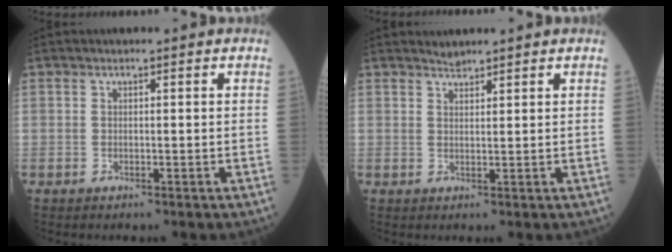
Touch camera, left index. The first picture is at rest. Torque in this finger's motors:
{"motor_torque": [0.00, -0.19, -0.01, 0.01]}